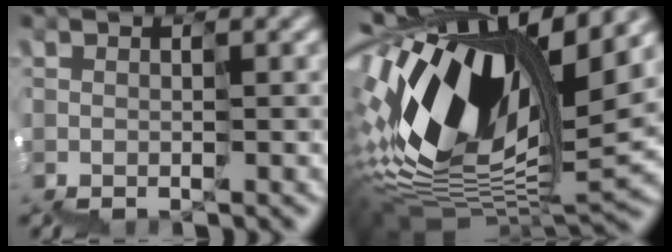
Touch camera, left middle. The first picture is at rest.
{"total": 13.7, "force": [2.8, 6.4, 11.8], "torque": [-0.245, 0.032, 0.044]}